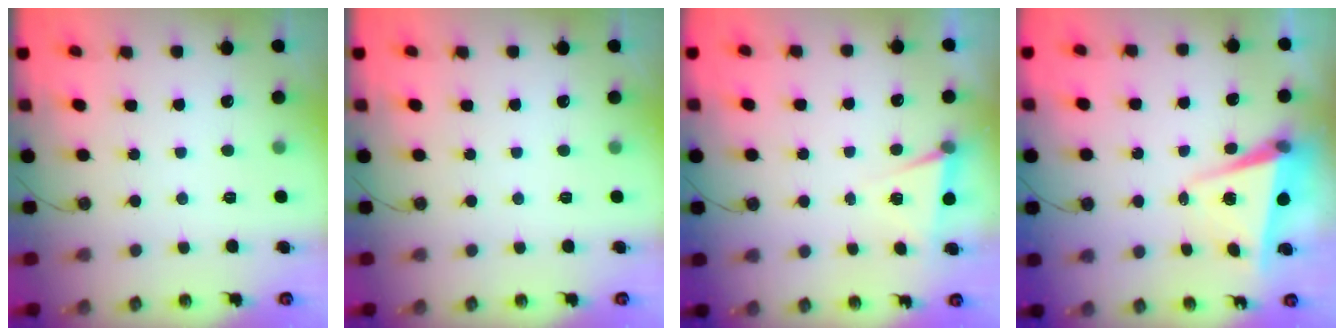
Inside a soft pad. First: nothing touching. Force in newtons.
{"total": 0.0}
{"total": 4.5, "press": 2.5, "slide": 3.8}
{"total": 5.3, "press": 5.0, "slide": 1.8}